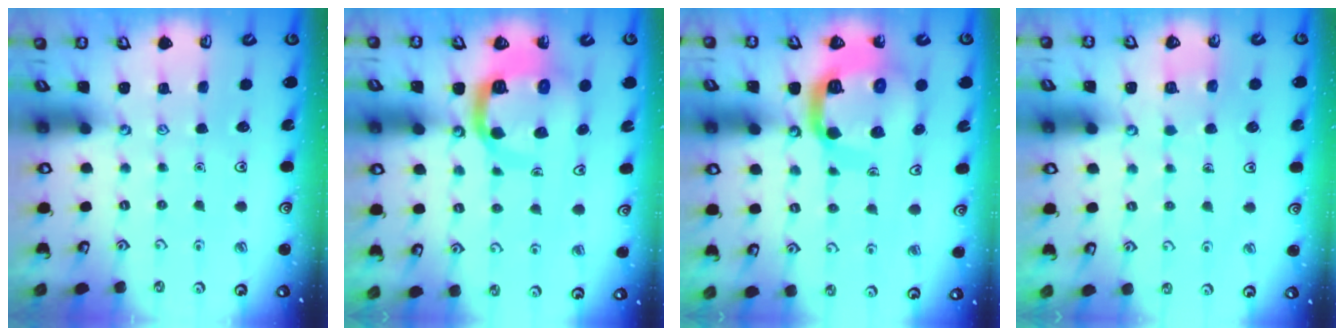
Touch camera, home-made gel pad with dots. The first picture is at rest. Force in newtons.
{"total": 10.6, "press": 10.6, "slide": 1.3}
{"total": 15.5, "press": 15.4, "slide": 1.7}
{"total": 2.9, "press": 2.9, "slide": 0.2}